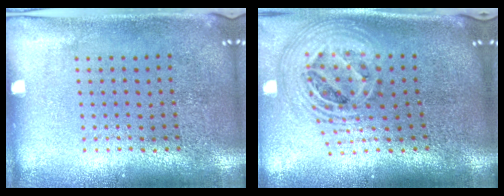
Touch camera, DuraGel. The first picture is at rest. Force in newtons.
{"total": 2.5, "press": 1.8, "slide": 1.7}